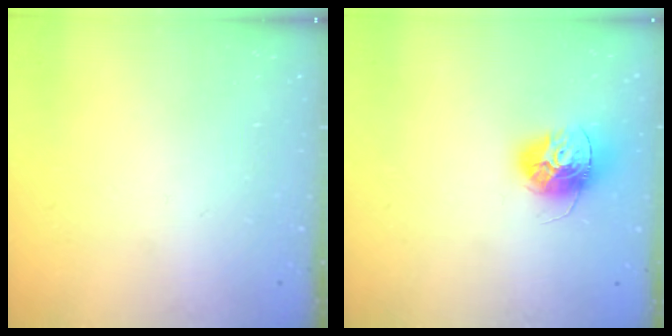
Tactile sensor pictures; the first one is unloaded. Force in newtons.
{"total": 13.1, "press": 13.1, "slide": 0.7}